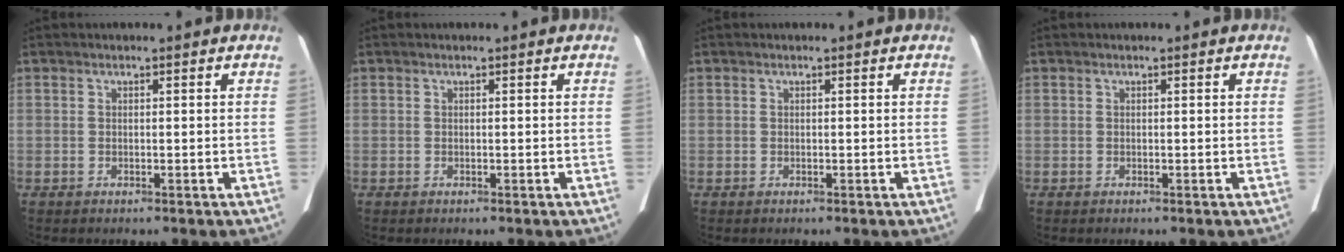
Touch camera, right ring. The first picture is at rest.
{"total": 0.0}
{"total": 0.0}
{"total": 0.0}